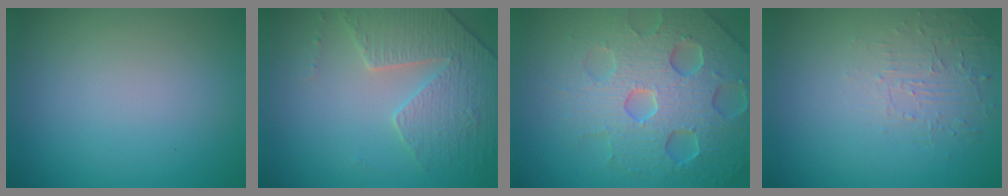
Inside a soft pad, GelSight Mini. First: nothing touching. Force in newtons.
{"total": 4.0, "press": 3.9, "slide": 1.1}
{"total": 7.3, "press": 7.2, "slide": 1.5}
{"total": 1.8, "press": 0.7, "slide": 1.7}